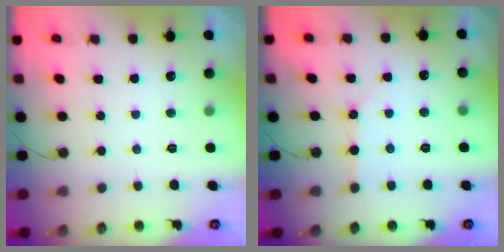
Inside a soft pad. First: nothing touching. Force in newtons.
{"total": 2.4, "press": 2.4, "slide": 0.4}